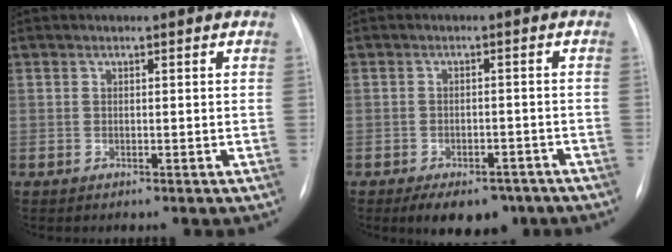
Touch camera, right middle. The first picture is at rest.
{"total": 8.8, "force": [-6.4, 4.5, 4.2], "torque": [-0.045, 0.010, -0.086]}